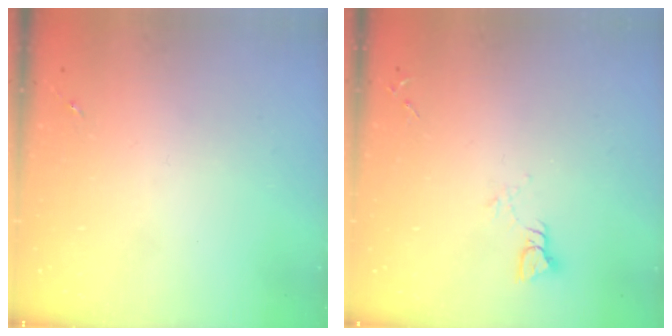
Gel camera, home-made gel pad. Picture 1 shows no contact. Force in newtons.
{"total": 3.9, "press": 3.9, "slide": 0.3}